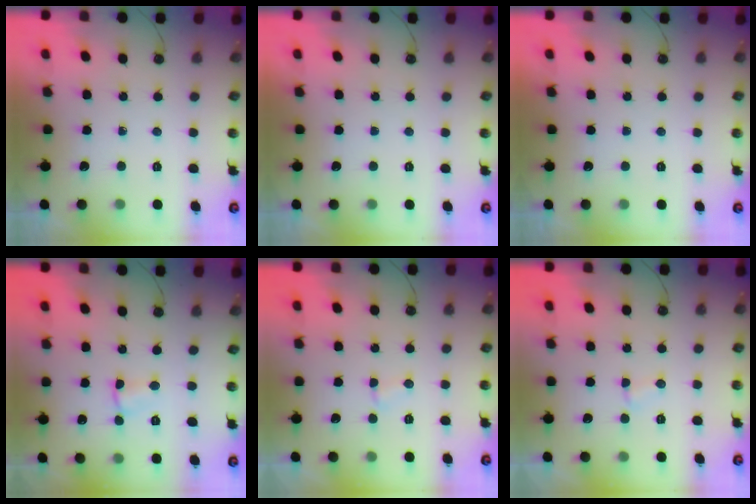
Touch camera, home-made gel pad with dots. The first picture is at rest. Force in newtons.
{"total": 0.0}
{"total": 0.0}
{"total": 2.9, "press": 0.9, "slide": 2.7}
{"total": 2.8, "press": 2.8, "slide": 0.3}
{"total": 2.8, "press": 2.8, "slide": 0.3}